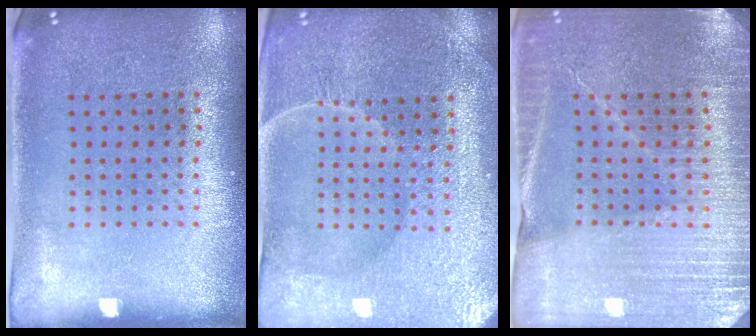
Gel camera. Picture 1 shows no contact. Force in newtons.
{"total": 4.4, "press": 4.3, "slide": 1.2}
{"total": 3.6, "press": 3.5, "slide": 0.9}